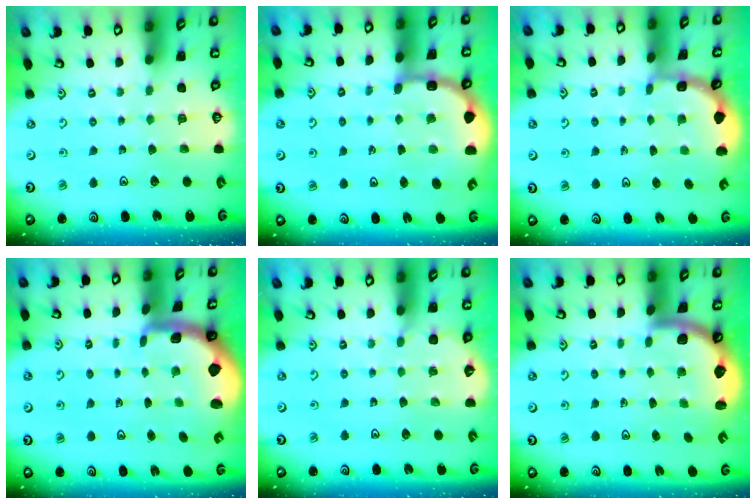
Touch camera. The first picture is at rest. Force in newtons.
{"total": 5.0, "press": 4.8, "slide": 1.3}
{"total": 2.1, "press": 2.1, "slide": 0.2}
{"total": 1.9, "press": 1.9, "slide": 0.4}
{"total": 3.1, "press": 3.1, "slide": 0.2}
{"total": 2.4, "press": 2.4, "slide": 0.3}